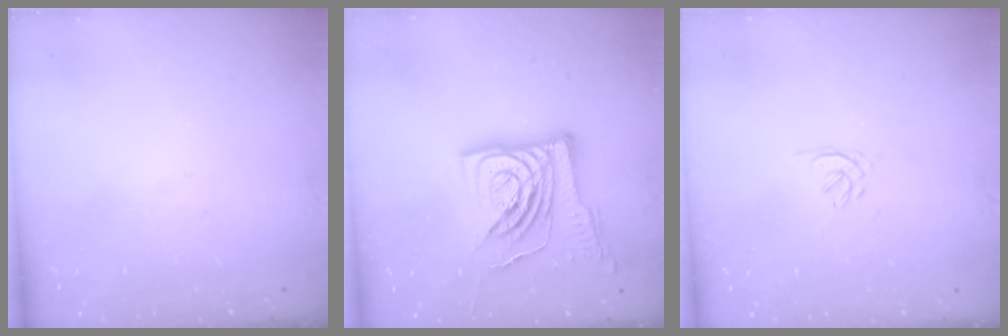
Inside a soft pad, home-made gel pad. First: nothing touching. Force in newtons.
{"total": 15.5, "press": 15.4, "slide": 1.8}
{"total": 1.6, "press": 1.5, "slide": 0.5}